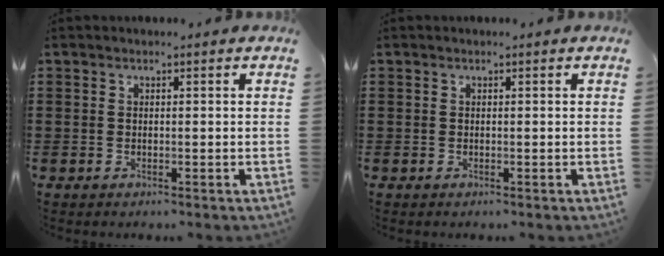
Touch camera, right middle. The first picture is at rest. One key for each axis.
{"total": 0.0}